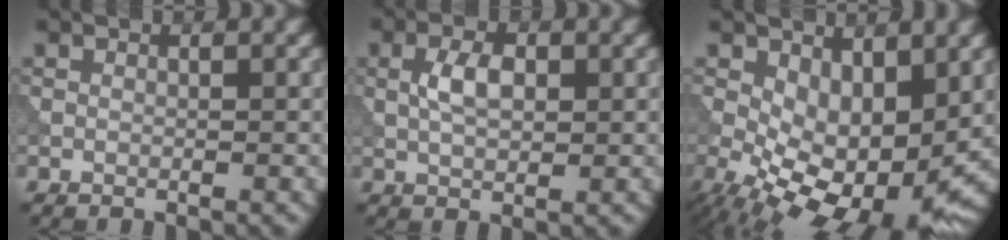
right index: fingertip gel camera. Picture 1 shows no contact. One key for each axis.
{"total": 3.0, "fx": 0.2, "fy": 1.6, "fz": 2.5, "tx": -0.055, "ty": 0.001, "tz": 0.004}
{"total": 9.6, "fx": -1.1, "fy": 5.1, "fz": 8.0, "tx": -0.140, "ty": -0.029, "tz": -0.009}